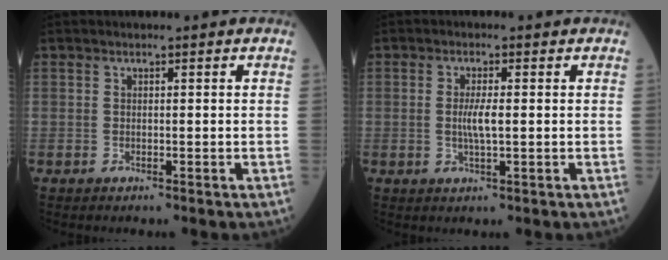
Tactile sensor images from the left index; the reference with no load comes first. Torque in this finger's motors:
{"motor_torque": [0.60, 0.22, 0.08, 0.03]}